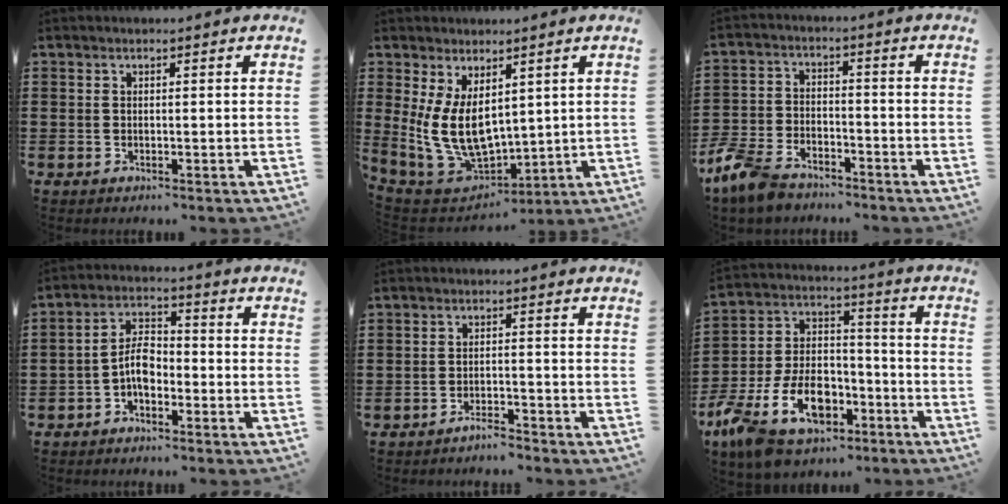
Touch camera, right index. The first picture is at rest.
{"total": 9.9, "force": [2.3, 5.8, 7.7], "torque": [-0.179, -0.017, 0.046]}
{"total": 6.4, "force": [-5.5, 2.1, 2.4], "torque": [-0.078, 0.004, -0.114]}
{"total": 5.3, "force": [-2.0, 2.9, 4.0], "torque": [-0.086, 0.009, -0.041]}
{"total": 2.4, "force": [-2.4, 0.2, 0.3], "torque": [-0.010, 0.002, -0.049]}
{"total": 13.3, "force": [-6.7, 8.4, 7.9], "torque": [-0.185, 0.028, -0.120]}